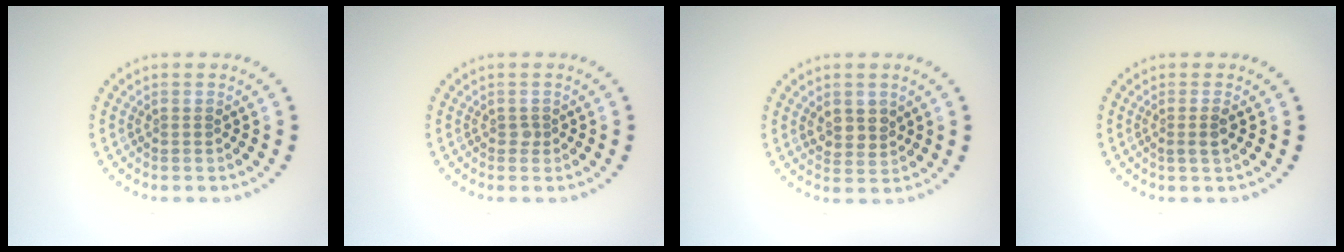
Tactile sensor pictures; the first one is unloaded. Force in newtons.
{"total": 0.6, "press": 0.5, "slide": 0.4}
{"total": 2.3, "press": 2.1, "slide": 1.0}
{"total": 1.3, "press": 1.1, "slide": 0.7}